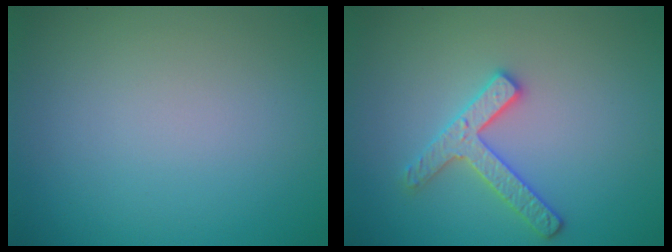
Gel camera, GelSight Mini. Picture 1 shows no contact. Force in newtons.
{"total": 2.9, "press": 2.8, "slide": 0.6}